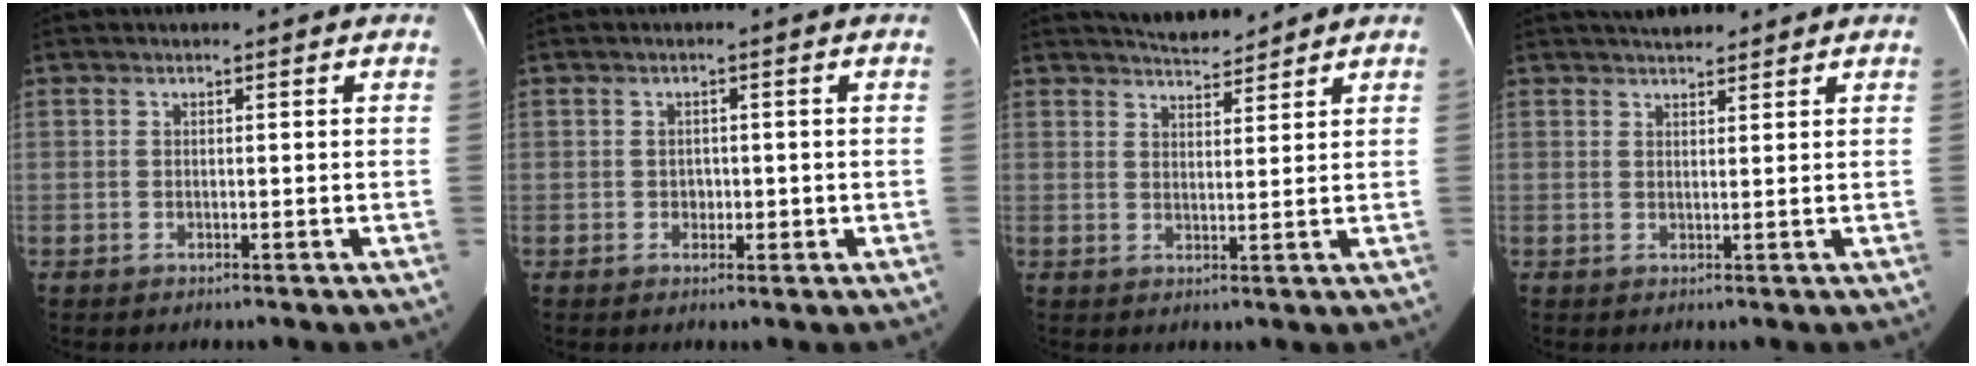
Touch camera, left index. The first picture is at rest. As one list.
[{"total": 1.6, "force": [-0.4, 1.3, 0.9], "torque": [-0.016, 0.002, -0.001]}, {"total": 4.2, "force": [4.1, 0.5, 0.8], "torque": [-0.016, 0.008, 0.069]}, {"total": 4.3, "force": [3.7, 1.5, 1.5], "torque": [-0.015, 0.024, 0.058]}]